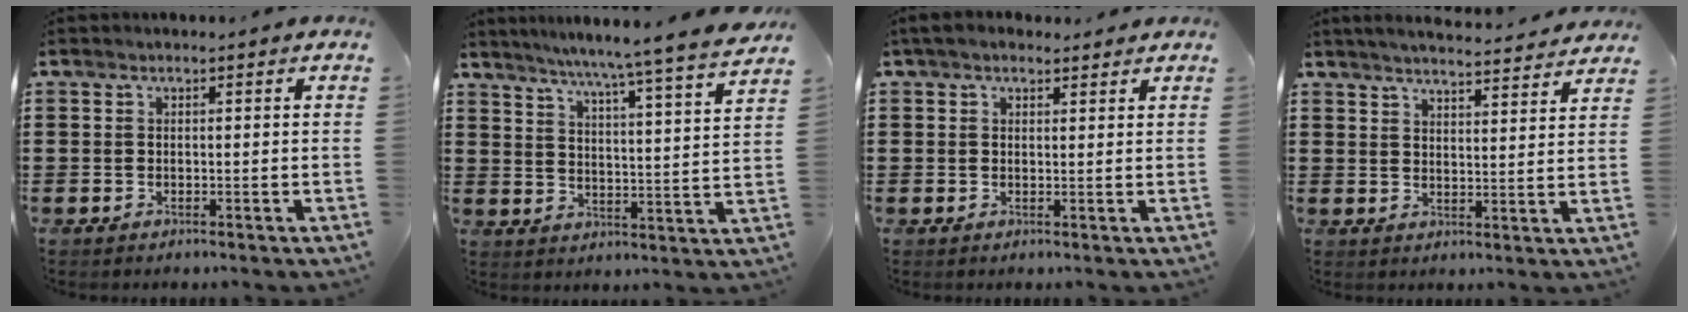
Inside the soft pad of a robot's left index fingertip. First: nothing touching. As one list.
[{"total": 6.1, "force": [5.4, -1.6, 2.4], "torque": [-0.067, -0.049, 0.085]}, {"total": 2.4, "force": [1.8, 1.4, 0.8], "torque": [-0.021, 0.007, 0.035]}, {"total": 4.1, "force": [4.0, -0.3, 0.8], "torque": [-0.030, -0.026, 0.068]}]